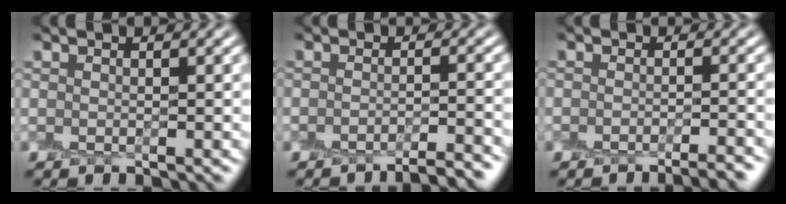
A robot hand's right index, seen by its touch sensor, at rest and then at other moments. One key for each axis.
{"total": 4.0, "fx": -3.8, "fy": 0.5, "fz": 1.3, "tx": -0.018, "ty": -0.002, "tz": -0.047}
{"total": 3.2, "fx": -3.0, "fy": 0.5, "fz": 1.0, "tx": -0.008, "ty": 0.003, "tz": -0.038}